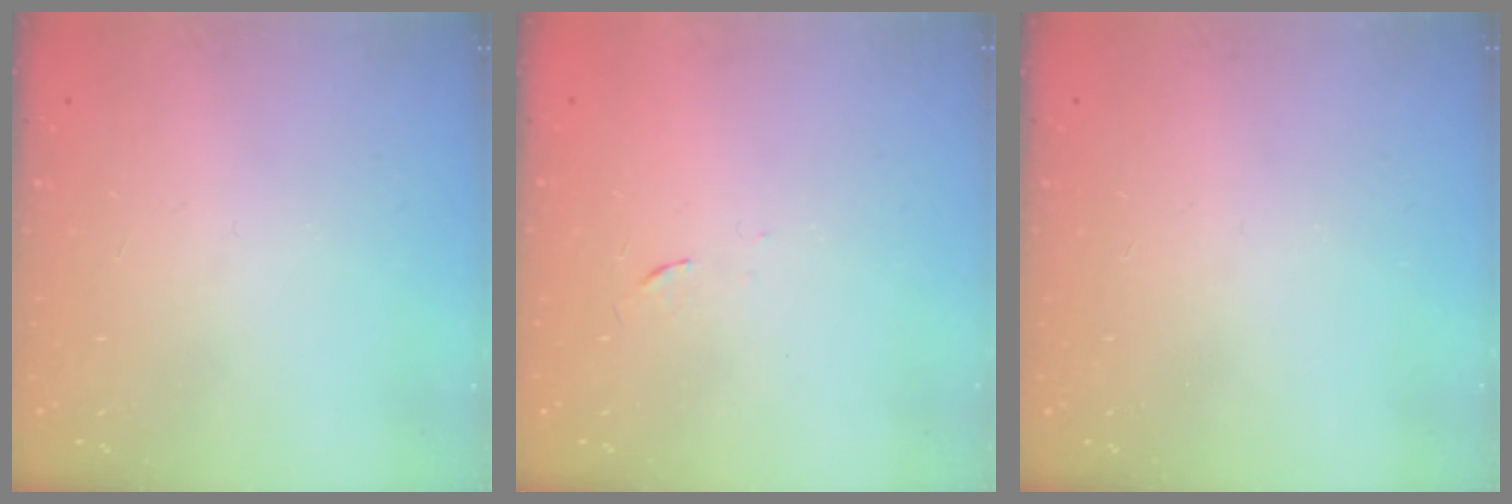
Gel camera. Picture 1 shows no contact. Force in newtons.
{"total": 3.7, "press": 3.4, "slide": 1.3}
{"total": 0.0}